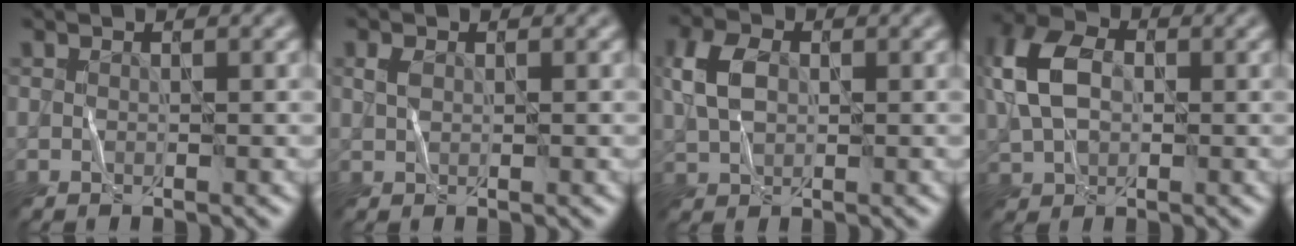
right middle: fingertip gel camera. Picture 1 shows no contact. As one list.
[{"total": 1.0, "force": [0.2, 0.8, 0.7], "torque": [-0.017, 0.003, 0.005]}, {"total": 4.1, "force": [0.6, 3.0, 2.8], "torque": [-0.066, 0.011, 0.006]}, {"total": 7.3, "force": [0.7, 5.2, 5.0], "torque": [-0.131, 0.019, 0.001]}]